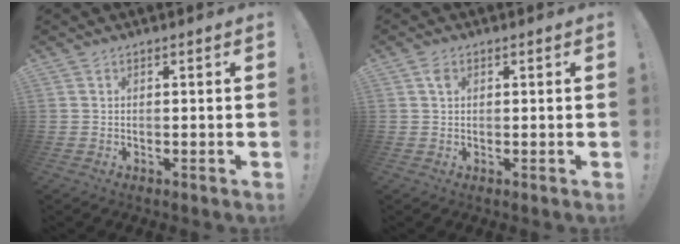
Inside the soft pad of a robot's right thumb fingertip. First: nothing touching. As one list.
[{"total": 1.8, "force": [0.8, 1.2, 1.0], "torque": [-0.019, 0.002, 0.013]}]